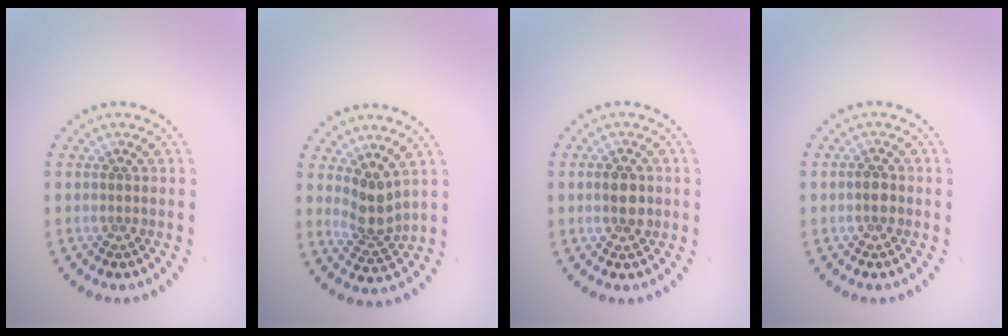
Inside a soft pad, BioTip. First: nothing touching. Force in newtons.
{"total": 2.7, "press": 2.0, "slide": 1.9}
{"total": 2.8, "press": 2.8, "slide": 0.0}
{"total": 1.2, "press": 1.1, "slide": 0.4}